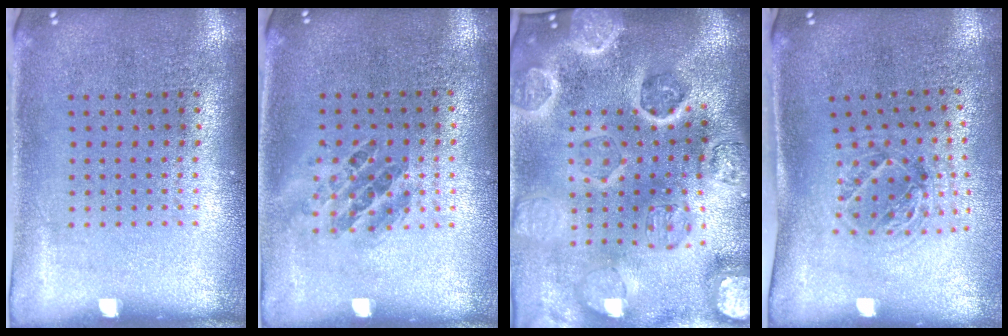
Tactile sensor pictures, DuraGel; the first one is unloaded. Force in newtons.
{"total": 1.0, "press": 0.8, "slide": 0.6}
{"total": 5.3, "press": 4.6, "slide": 2.7}
{"total": 1.1, "press": 1.1, "slide": 0.4}